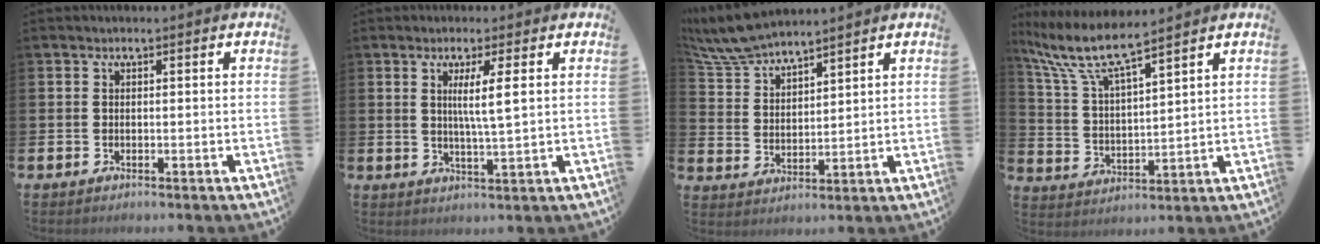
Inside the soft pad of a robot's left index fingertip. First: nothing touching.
{"total": 3.8, "force": [1.7, -0.4, 3.4], "torque": [-0.067, -0.010, 0.025]}
{"total": 7.4, "force": [7.1, 1.1, 1.8], "torque": [-0.068, -0.027, 0.133]}
{"total": 7.7, "force": [6.8, 1.0, 3.4], "torque": [-0.101, -0.034, 0.116]}